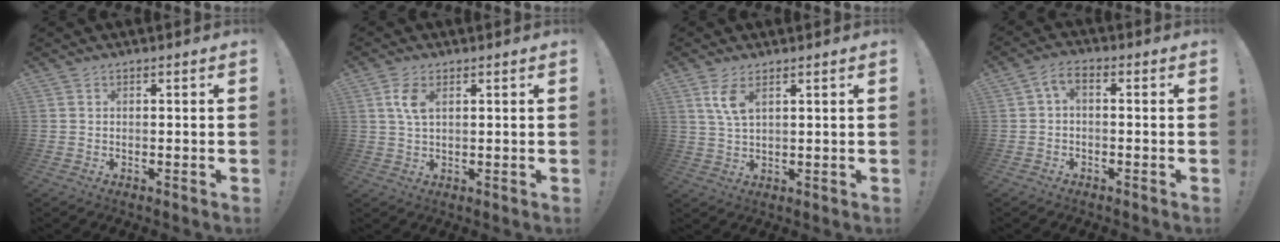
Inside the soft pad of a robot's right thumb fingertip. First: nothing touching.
{"total": 5.1, "force": [1.8, 2.5, 4.1], "torque": [-0.077, -0.003, 0.028]}
{"total": 5.7, "force": [2.8, 2.1, 4.6], "torque": [-0.087, -0.011, 0.045]}
{"total": 3.5, "force": [-0.4, 1.4, 3.2], "torque": [-0.069, 0.000, -0.007]}